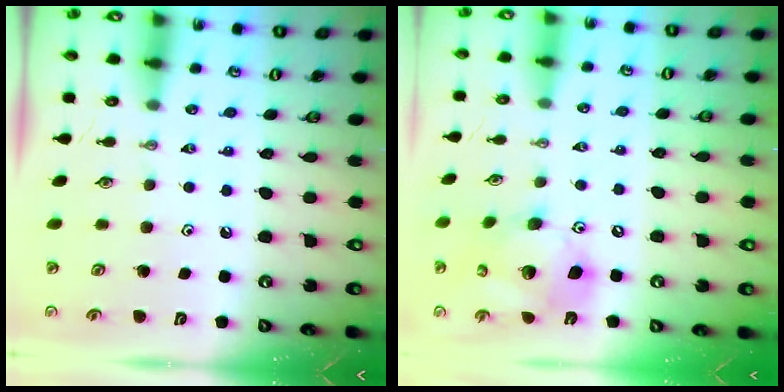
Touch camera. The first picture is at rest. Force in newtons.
{"total": 15.3, "press": 15.1, "slide": 2.5}